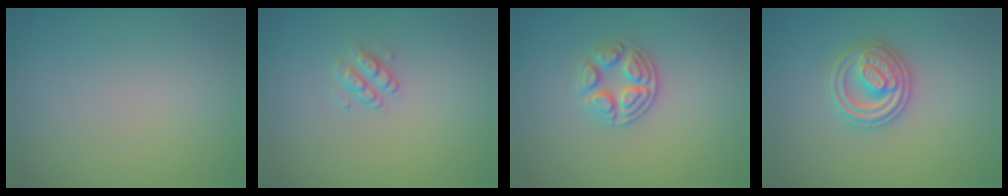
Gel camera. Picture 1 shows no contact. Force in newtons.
{"total": 1.4, "press": 1.0, "slide": 1.0}
{"total": 2.9, "press": 2.7, "slide": 1.0}
{"total": 3.3, "press": 3.2, "slide": 0.6}